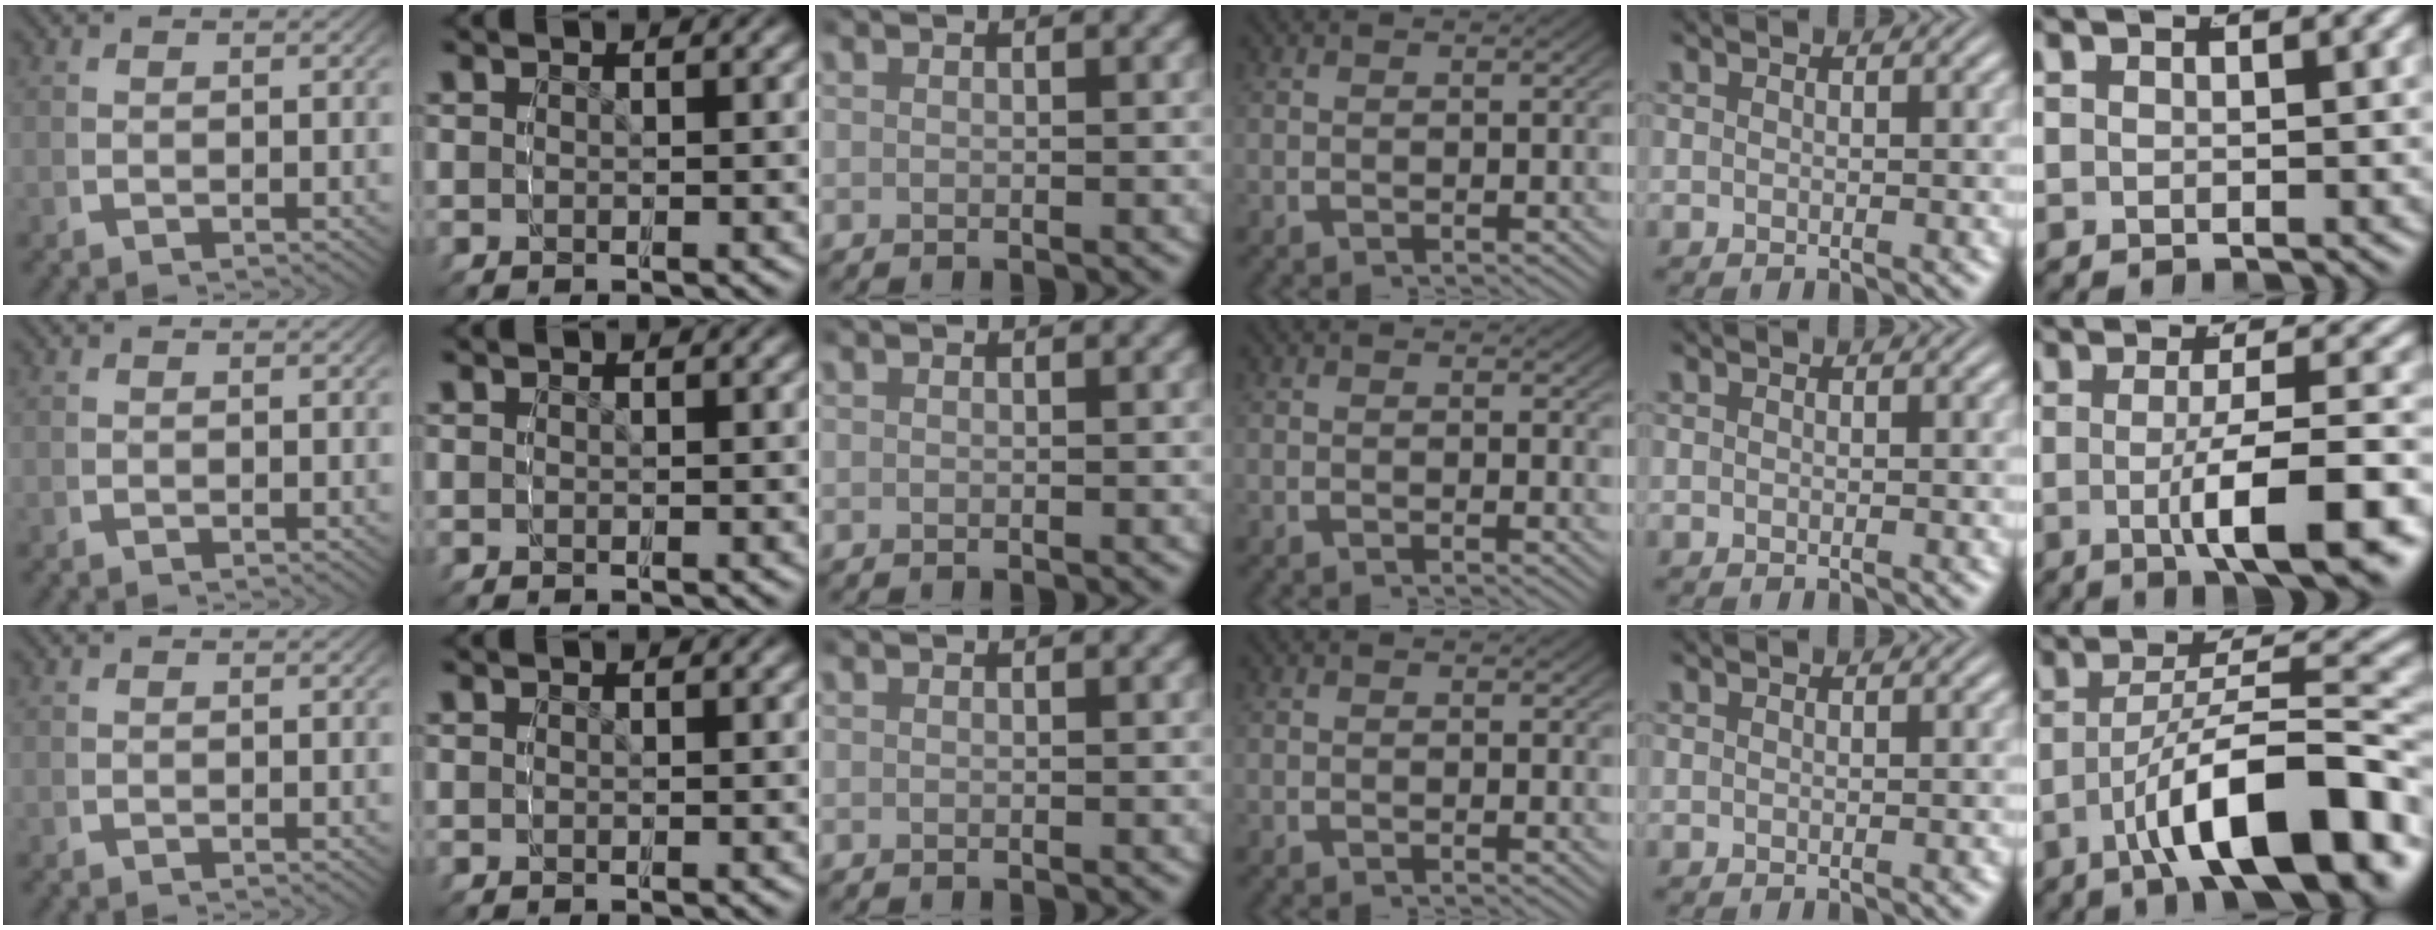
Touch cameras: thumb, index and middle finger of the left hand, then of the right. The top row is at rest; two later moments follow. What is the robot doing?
{"motion": "grasp_and_lifting", "object": "bottle"}